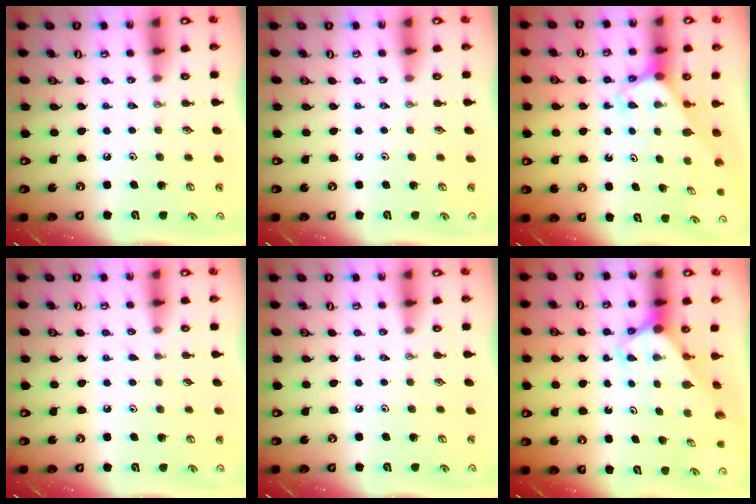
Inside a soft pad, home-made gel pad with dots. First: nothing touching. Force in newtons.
{"total": 0.0}
{"total": 2.7, "press": 2.7, "slide": 0.2}
{"total": 4.6, "press": 4.5, "slide": 0.5}
{"total": 0.0}
{"total": 5.2, "press": 5.1, "slide": 0.2}